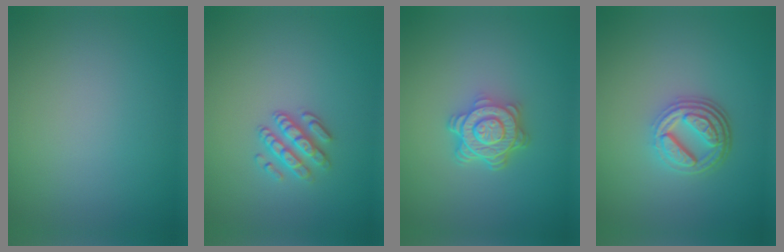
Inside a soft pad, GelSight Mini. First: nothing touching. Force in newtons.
{"total": 2.7, "press": 2.4, "slide": 1.2}
{"total": 4.6, "press": 3.6, "slide": 2.9}
{"total": 4.7, "press": 3.5, "slide": 3.1}